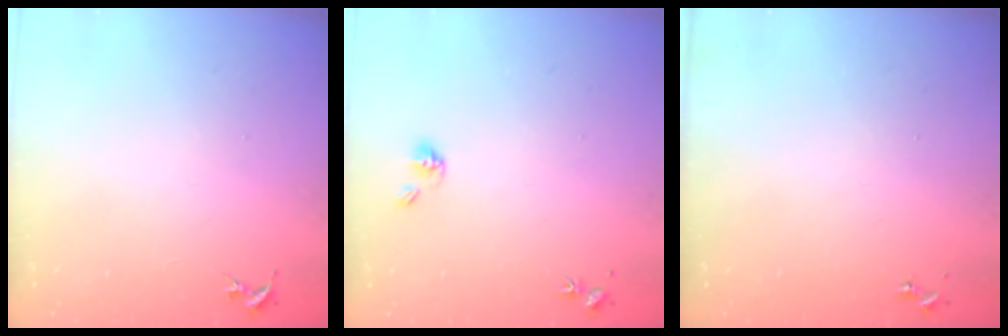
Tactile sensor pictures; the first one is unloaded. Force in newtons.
{"total": 5.8, "press": 5.3, "slide": 2.3}
{"total": 0.0}